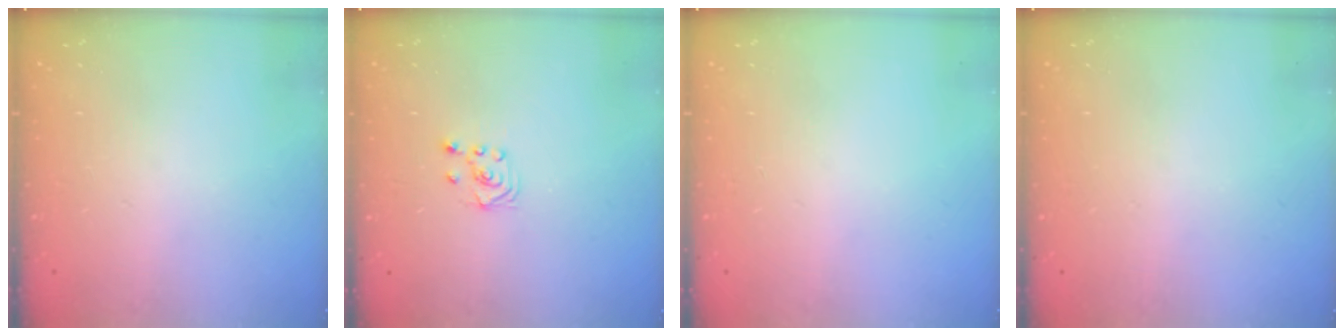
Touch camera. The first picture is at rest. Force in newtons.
{"total": 2.3, "press": 2.2, "slide": 0.6}
{"total": 0.0}
{"total": 0.0}